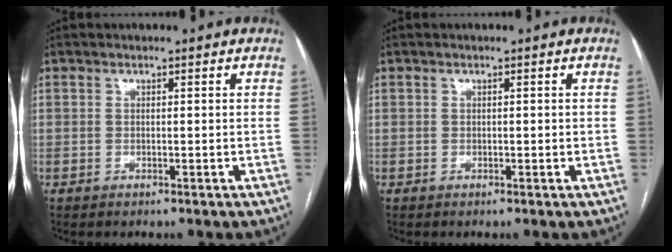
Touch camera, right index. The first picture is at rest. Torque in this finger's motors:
{"motor_torque": [-0.29, 0.03, -0.03, 0.00]}